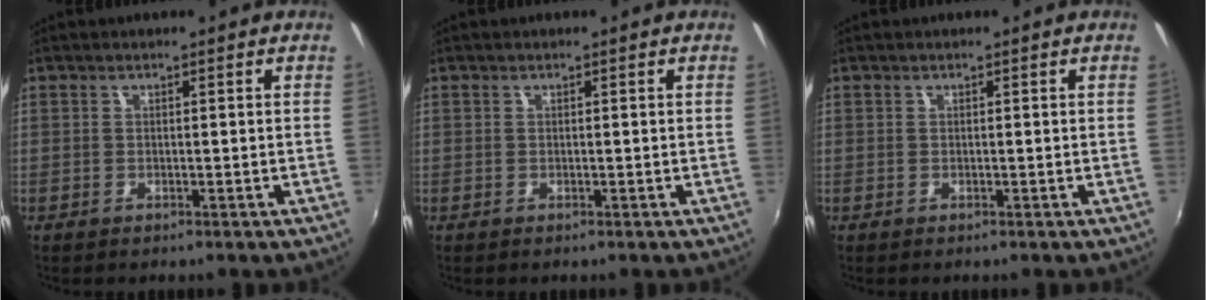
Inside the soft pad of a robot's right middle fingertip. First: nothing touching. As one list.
[{"total": 0.0}, {"total": 0.0}]